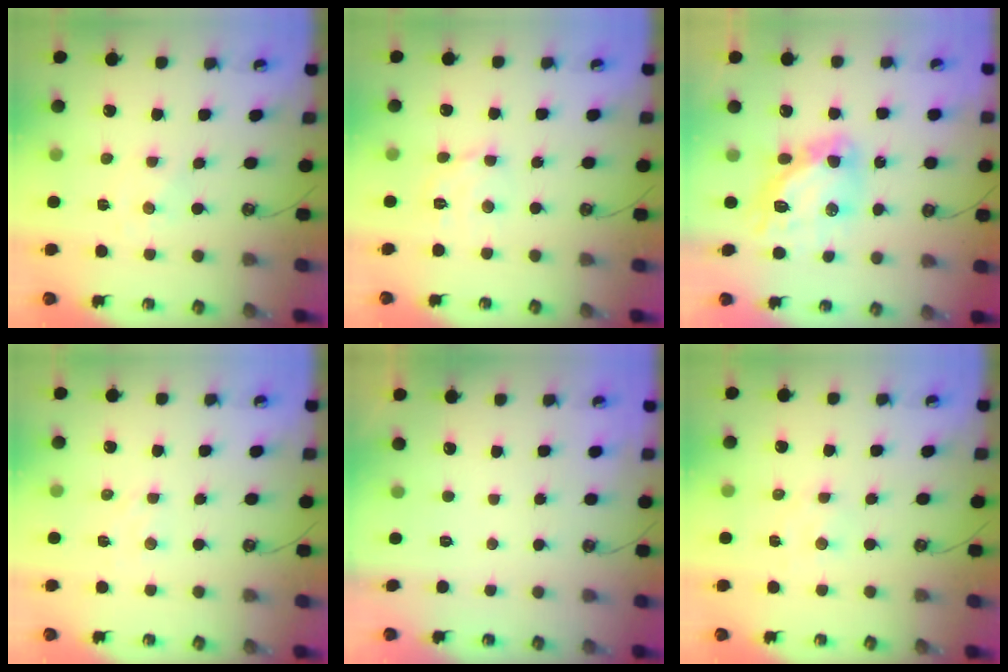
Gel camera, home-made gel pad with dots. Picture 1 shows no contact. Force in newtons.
{"total": 7.0, "press": 7.0, "slide": 0.5}
{"total": 14.0, "press": 13.9, "slide": 1.7}
{"total": 3.4, "press": 3.4, "slide": 0.5}
{"total": 0.0}
{"total": 1.9, "press": 1.8, "slide": 0.3}